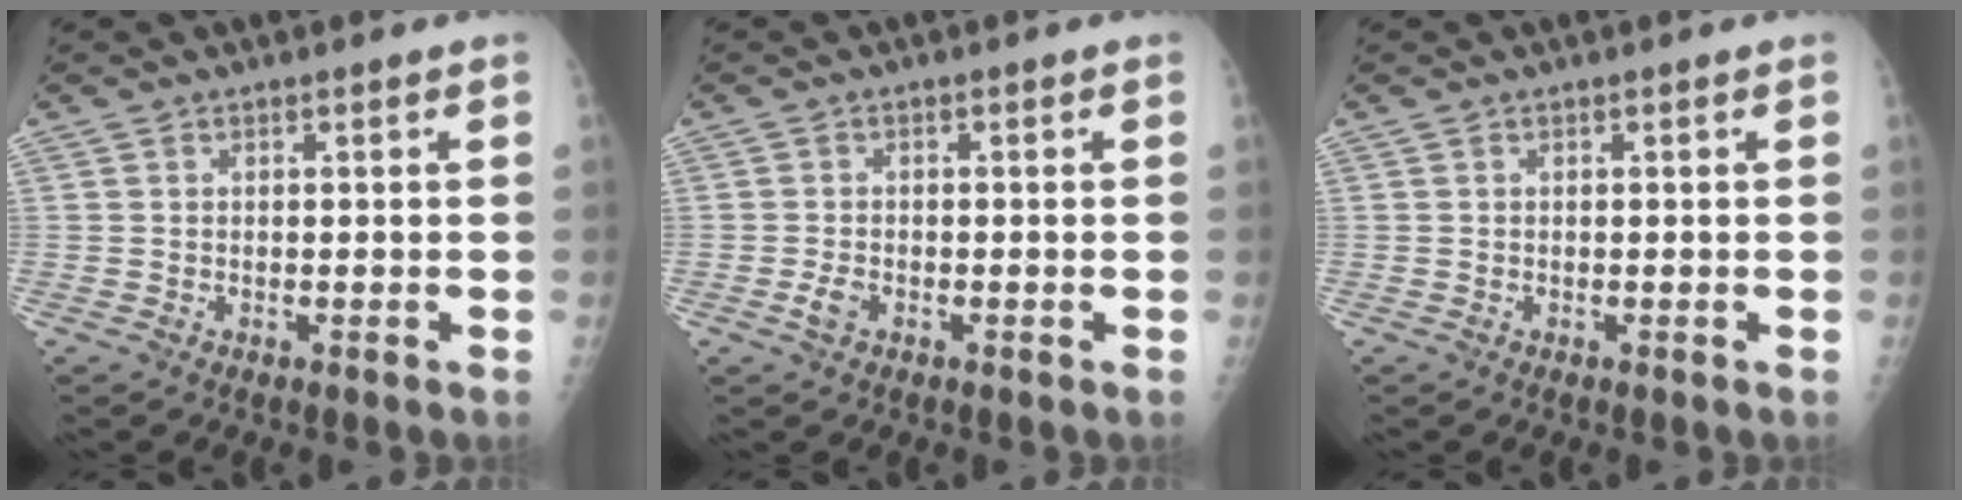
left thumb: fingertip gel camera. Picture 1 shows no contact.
{"total": 2.0, "force": [-0.9, 1.2, 1.3], "torque": [-0.028, 0.002, -0.018]}
{"total": 0.0}